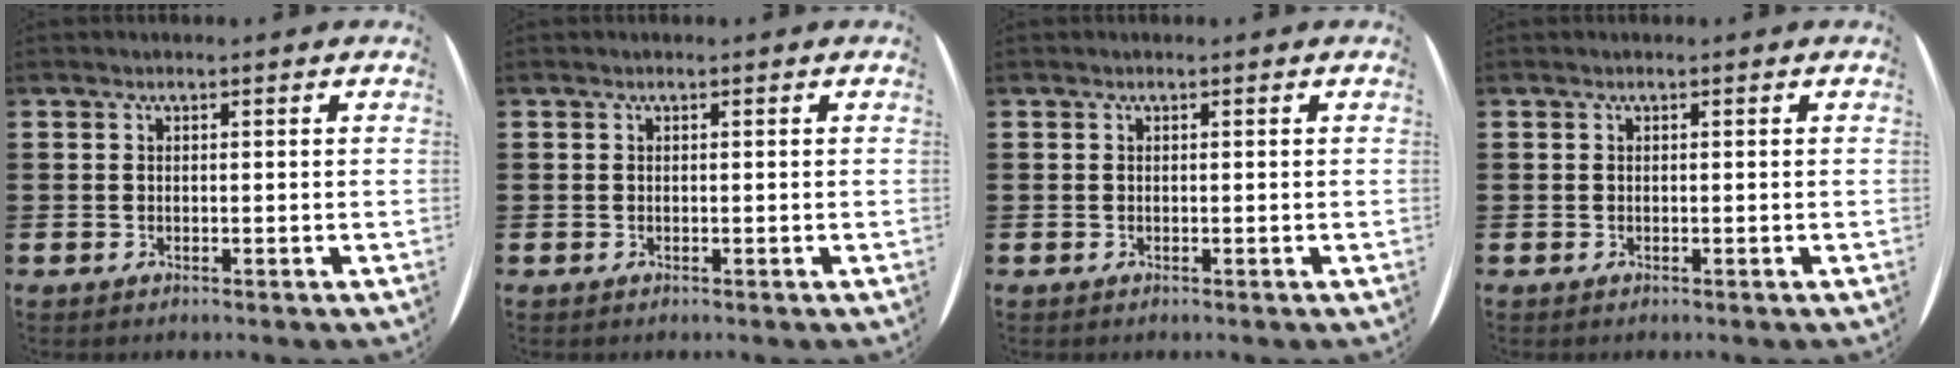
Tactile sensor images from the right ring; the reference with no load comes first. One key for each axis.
{"total": 0.0}
{"total": 0.0}
{"total": 0.0}